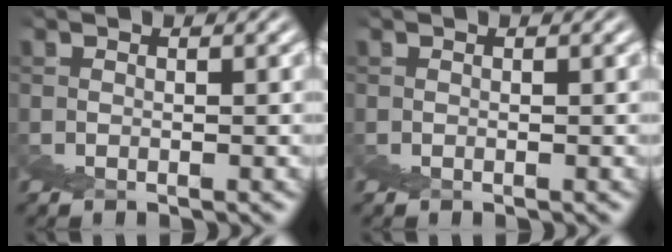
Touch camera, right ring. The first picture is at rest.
{"total": 0.0}